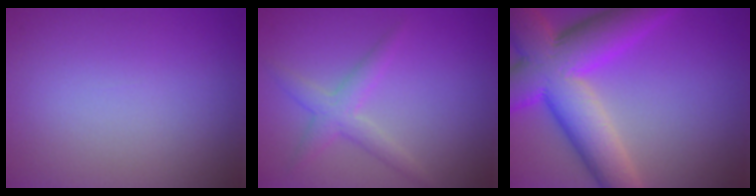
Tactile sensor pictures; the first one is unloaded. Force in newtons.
{"total": 2.5, "press": 2.5, "slide": 0.1}
{"total": 11.6, "press": 11.6, "slide": 0.3}